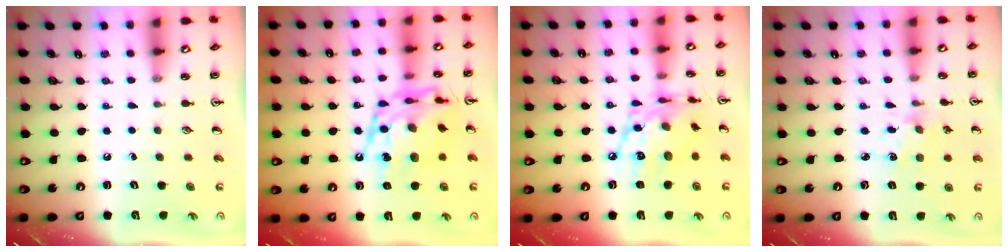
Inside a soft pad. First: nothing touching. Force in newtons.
{"total": 17.9, "press": 17.8, "slide": 1.4}
{"total": 14.8, "press": 14.8, "slide": 1.0}
{"total": 2.9, "press": 2.8, "slide": 0.3}